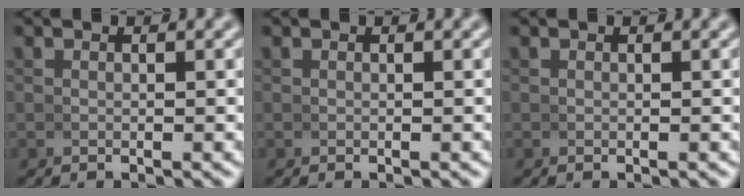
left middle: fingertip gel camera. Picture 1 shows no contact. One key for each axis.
{"total": 0.0}
{"total": 0.0}